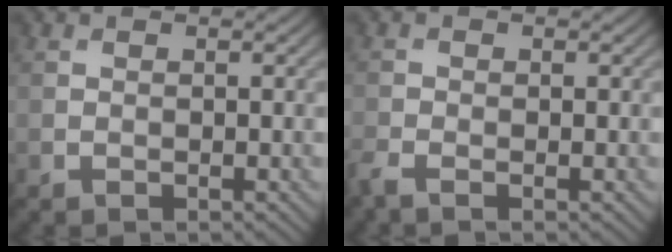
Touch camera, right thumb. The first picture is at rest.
{"total": 1.7, "force": [-1.3, 0.3, 0.9], "torque": [-0.029, -0.007, -0.035]}